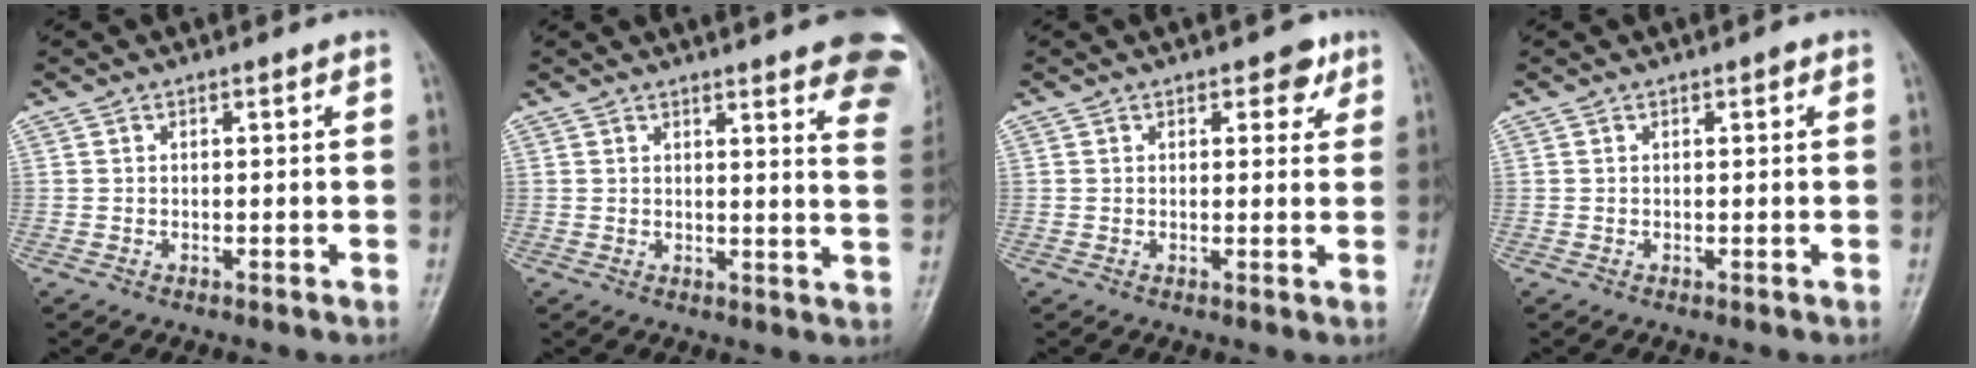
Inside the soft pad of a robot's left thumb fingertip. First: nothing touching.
{"total": 16.7, "force": [11.7, 3.4, 11.4], "torque": [-0.116, -0.046, 0.121]}
{"total": 3.7, "force": [2.0, 2.3, 2.1], "torque": [-0.001, -0.006, 0.022]}
{"total": 0.8, "force": [0.3, 0.4, 0.6], "torque": [-0.002, 0.001, 0.002]}